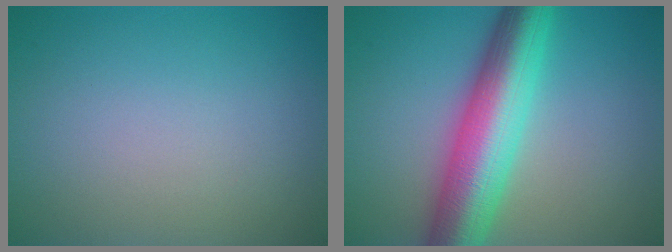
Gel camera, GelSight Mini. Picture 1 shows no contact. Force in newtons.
{"total": 9.7, "press": 9.7, "slide": 0.4}